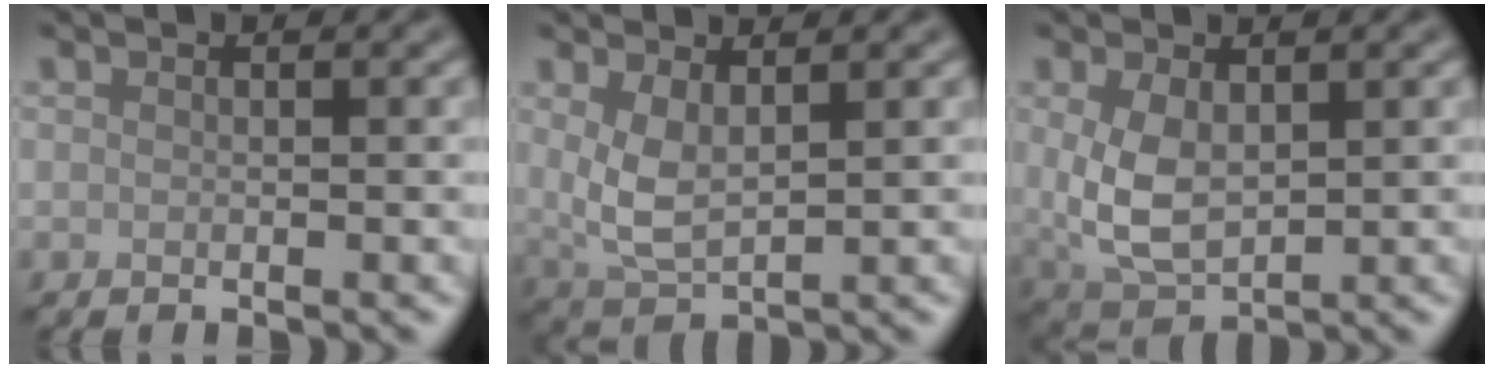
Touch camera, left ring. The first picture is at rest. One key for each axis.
{"total": 3.5, "fx": 1.2, "fy": 1.5, "fz": 2.9, "tx": -0.067, "ty": -0.008, "tz": 0.029}
{"total": 4.9, "fx": 0.5, "fy": 2.9, "fz": 3.9, "tx": -0.094, "ty": -0.005, "tz": 0.020}